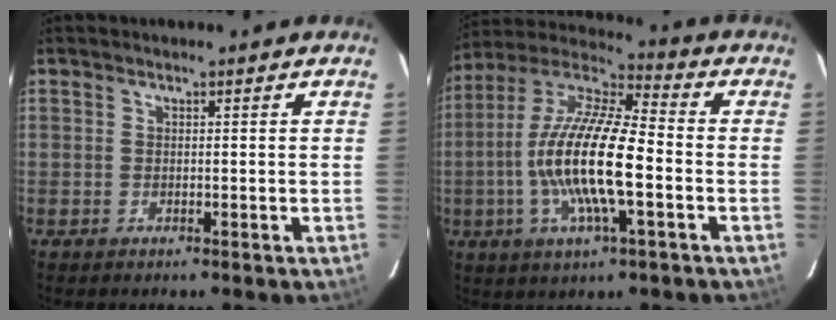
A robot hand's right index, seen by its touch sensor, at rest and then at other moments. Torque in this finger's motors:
{"motor_torque": [1.39, -0.75, 1.05, 0.21]}